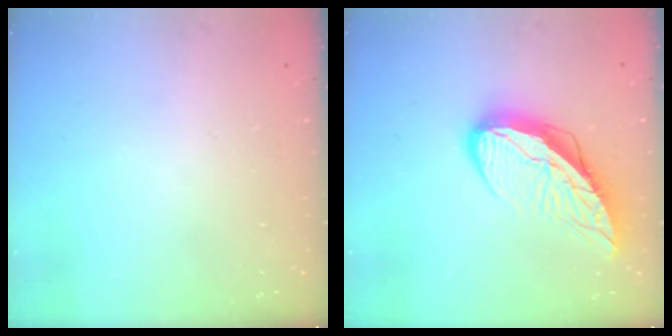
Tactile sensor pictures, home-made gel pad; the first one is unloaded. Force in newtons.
{"total": 13.0, "press": 13.0, "slide": 1.2}